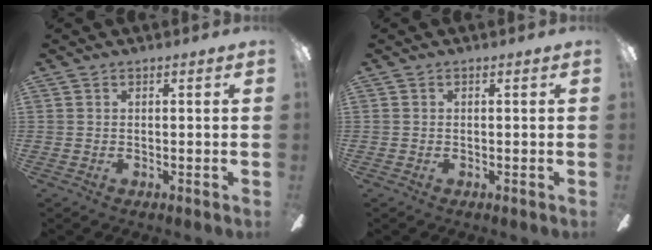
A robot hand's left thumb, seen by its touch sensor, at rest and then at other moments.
{"total": 0.0}